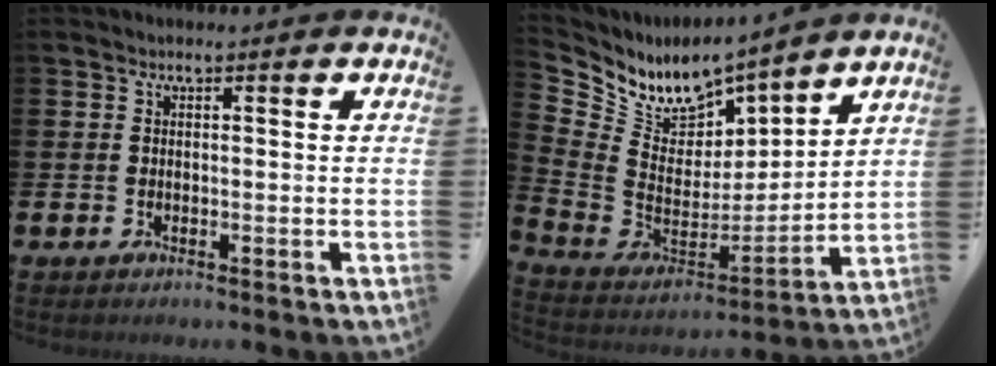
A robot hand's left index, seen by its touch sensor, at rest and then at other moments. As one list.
[{"total": 8.3, "force": [7.5, 3.4, 0.7], "torque": [-0.066, -0.066, 0.138]}]